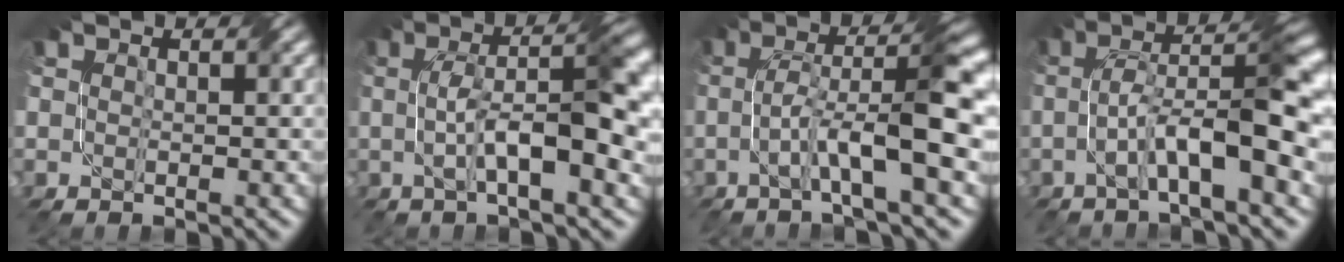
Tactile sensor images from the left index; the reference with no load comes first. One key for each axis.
{"total": 8.4, "fx": -0.1, "fy": 2.1, "fz": 8.2, "tx": -0.127, "ty": 0.015, "tz": -0.005}
{"total": 8.0, "fx": -1.2, "fy": 1.2, "fz": 7.8, "tx": -0.136, "ty": 0.022, "tz": -0.026}
{"total": 7.7, "fx": -1.7, "fy": 1.5, "fz": 7.4, "tx": -0.127, "ty": 0.023, "tz": -0.033}